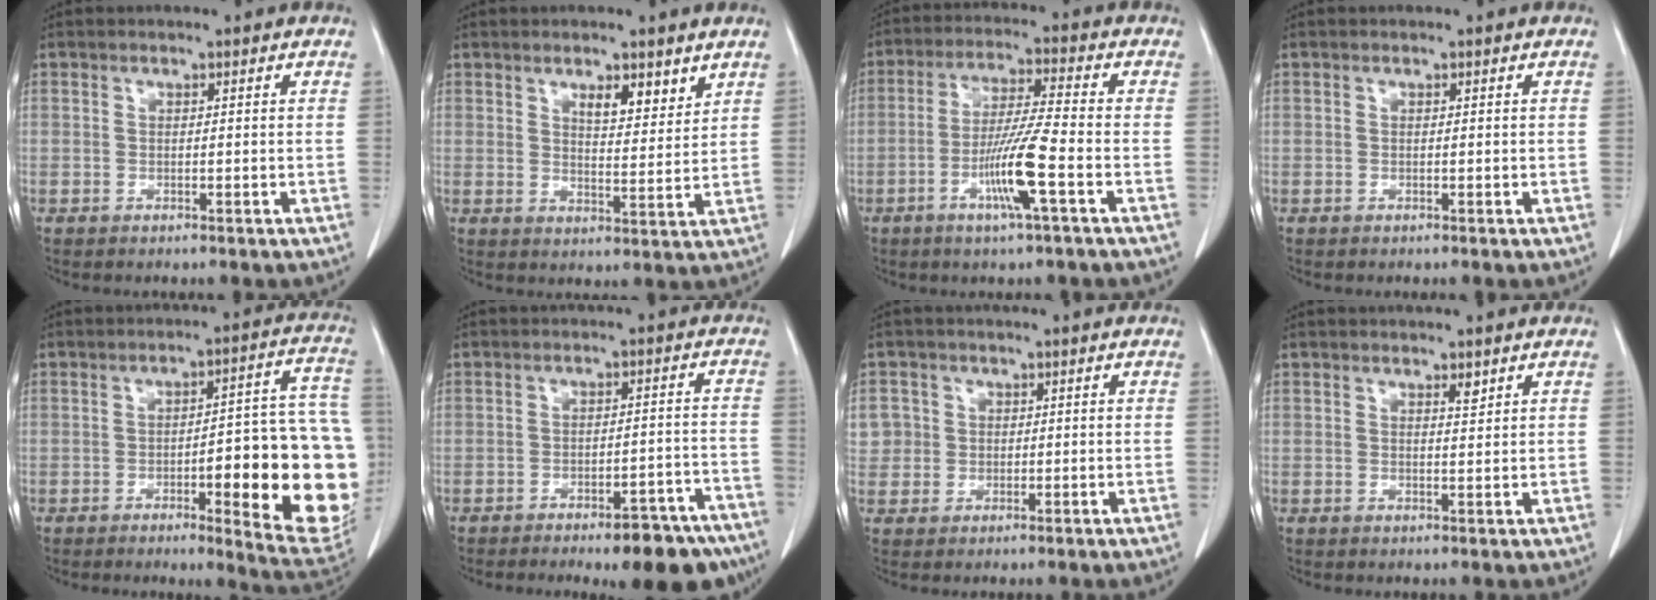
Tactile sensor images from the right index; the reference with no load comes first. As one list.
[{"total": 5.1, "force": [3.4, 1.7, 3.4], "torque": [-0.054, -0.007, 0.055]}, {"total": 9.4, "force": [-3.4, -0.5, 8.7], "torque": [-0.168, -0.011, -0.067]}, {"total": 0.0}, {"total": 21.6, "force": [-4.1, 3.8, 20.9], "torque": [-0.167, 0.025, -0.036]}, {"total": 12.6, "force": [-9.6, 3.2, 7.5], "torque": [-0.052, 0.024, -0.124]}, {"total": 4.2, "force": [0.7, 4.1, 0.3], "torque": [0.006, 0.010, 0.016]}, {"total": 1.2, "force": [0.8, 0.3, 0.8], "torque": [-0.017, -0.006, 0.013]}]